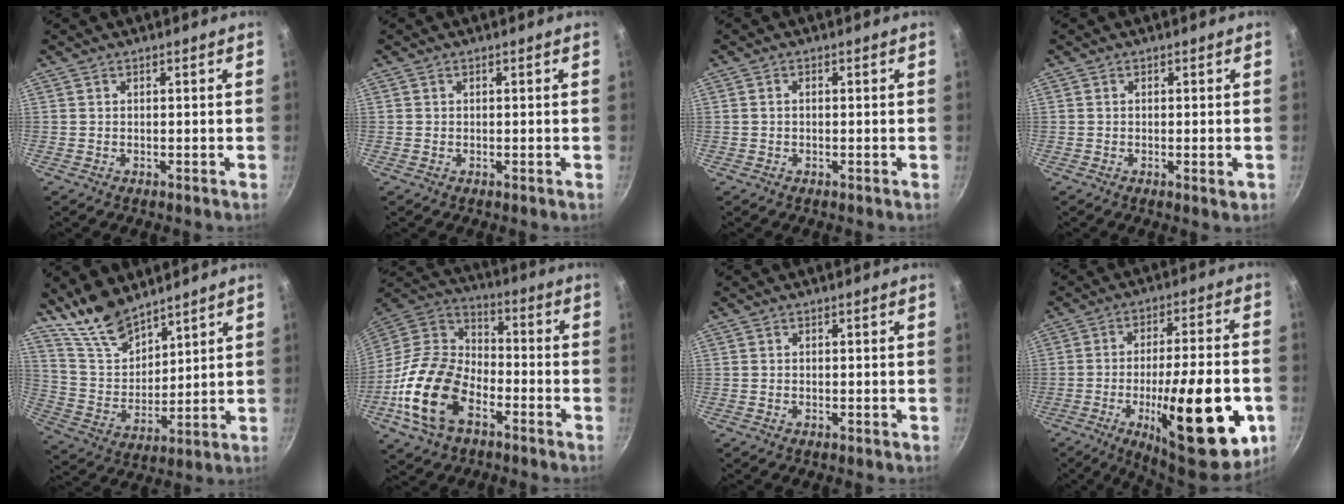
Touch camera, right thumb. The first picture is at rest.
{"total": 0.0}
{"total": 0.9, "force": [-0.2, 0.6, 0.6], "torque": [-0.012, 0.008, -0.003]}
{"total": 2.0, "force": [-0.6, 0.4, 1.8], "torque": [-0.033, -0.003, -0.011]}
{"total": 11.8, "force": [9.7, 4.7, 4.7], "torque": [-0.062, -0.065, 0.197]}
{"total": 19.5, "force": [-8.1, 11.9, 13.1], "torque": [-0.234, 0.048, -0.169]}
{"total": 0.0}
{"total": 25.3, "force": [-8.2, 7.7, 22.7], "torque": [-0.301, 0.023, -0.112]}